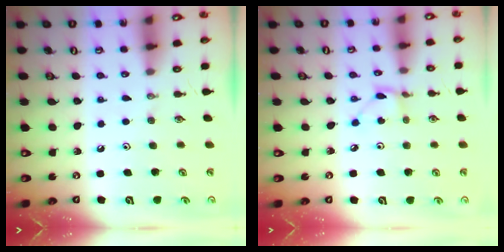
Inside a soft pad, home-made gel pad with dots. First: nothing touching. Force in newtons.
{"total": 2.2, "press": 2.2, "slide": 0.1}